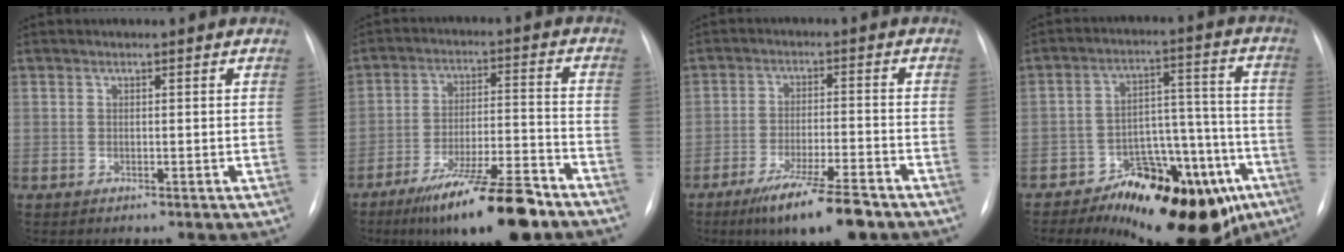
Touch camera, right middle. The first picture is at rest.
{"total": 14.4, "force": [-10.5, 1.6, 9.8], "torque": [-0.159, -0.011, -0.171]}
{"total": 10.1, "force": [-7.2, 1.0, 7.0], "torque": [-0.123, -0.024, -0.119]}
{"total": 20.8, "force": [-12.6, 8.5, 14.2], "torque": [-0.130, 0.051, -0.173]}